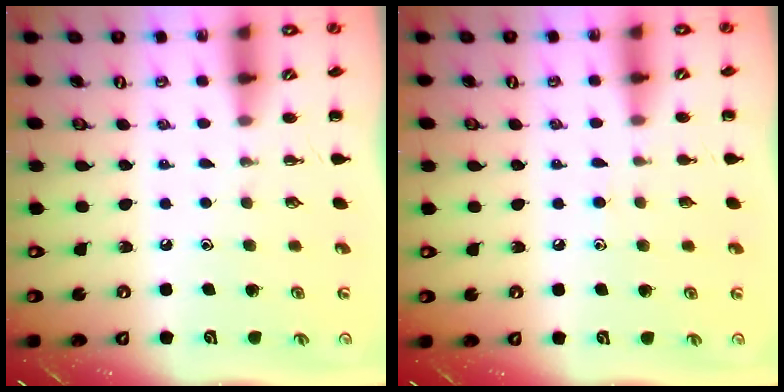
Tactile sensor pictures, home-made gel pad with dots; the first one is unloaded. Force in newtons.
{"total": 4.3, "press": 4.0, "slide": 1.6}